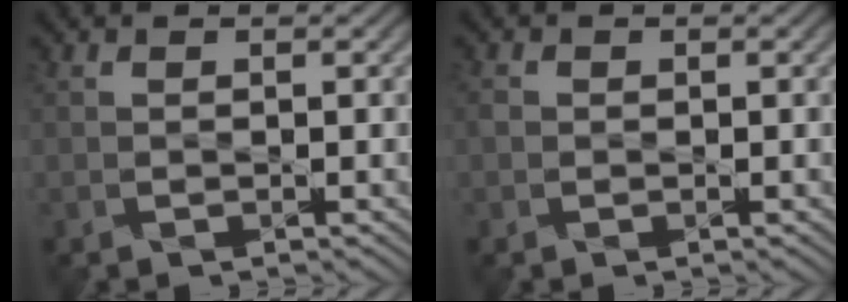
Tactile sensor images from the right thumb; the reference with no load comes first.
{"total": 0.8, "force": [0.0, 0.8, 0.3], "torque": [-0.010, -0.002, -0.001]}